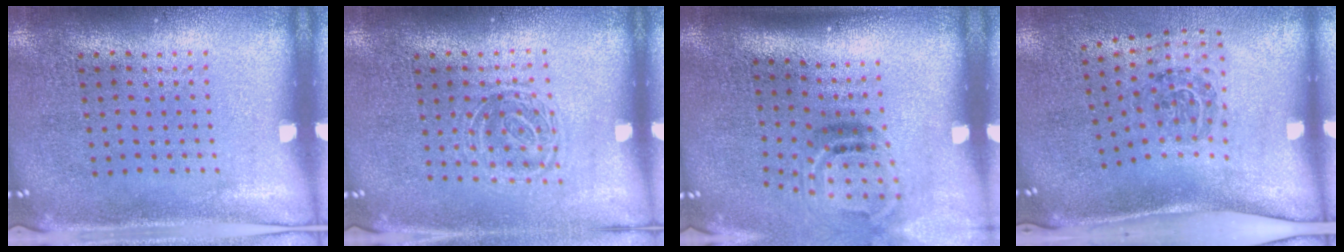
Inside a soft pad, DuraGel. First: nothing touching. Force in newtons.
{"total": 1.3, "press": 1.1, "slide": 0.7}
{"total": 2.1, "press": 1.3, "slide": 1.7}
{"total": 1.8, "press": 1.1, "slide": 1.4}